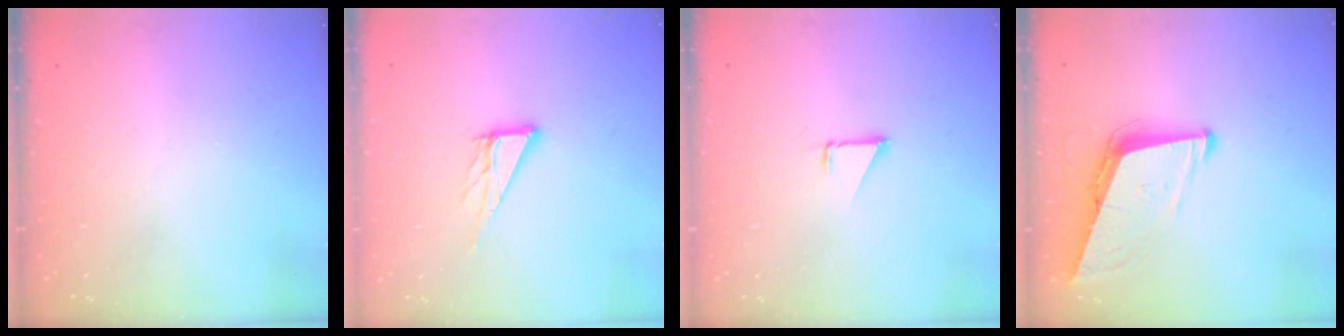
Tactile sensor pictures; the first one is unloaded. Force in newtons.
{"total": 9.0, "press": 8.9, "slide": 0.7}
{"total": 1.4, "press": 1.3, "slide": 0.1}
{"total": 9.3, "press": 8.9, "slide": 2.7}